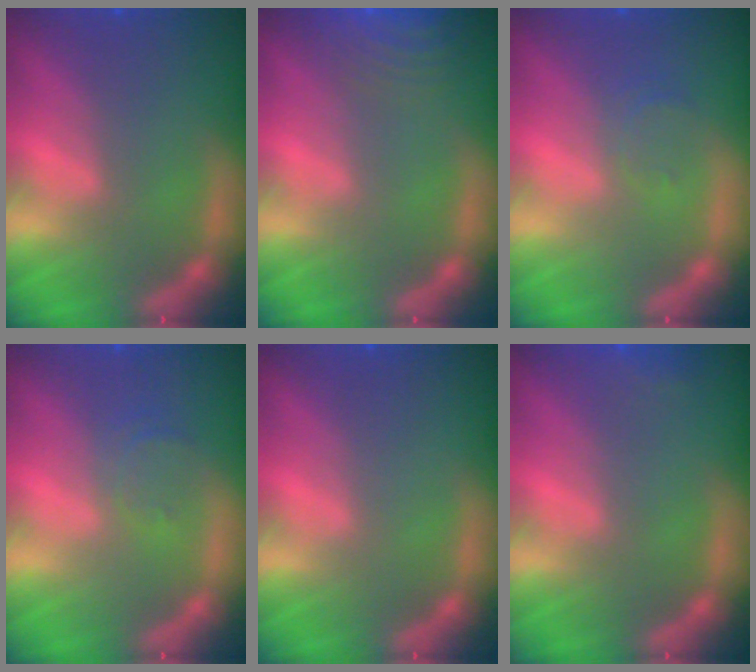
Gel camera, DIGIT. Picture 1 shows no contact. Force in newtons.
{"total": 10.0}
{"total": 1.5}
{"total": 1.9}
{"total": 0.0}
{"total": 1.4}